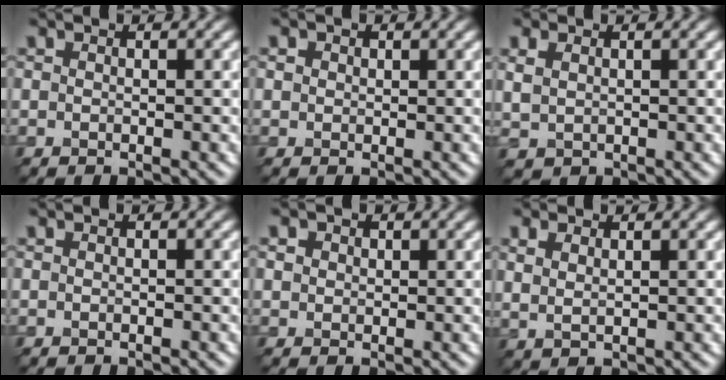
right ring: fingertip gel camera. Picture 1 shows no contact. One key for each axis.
{"total": 0.8, "fx": 0.2, "fy": 0.7, "fz": 0.3, "tx": -0.011, "ty": -0.004, "tz": -0.002}
{"total": 1.5, "fx": 0.6, "fy": 1.0, "fz": 1.0, "tx": -0.031, "ty": -0.002, "tz": 0.016}
{"total": 0.0}
{"total": 1.3, "fx": 0.5, "fy": 1.1, "fz": 0.6, "tx": -0.019, "ty": -0.001, "tz": 0.004}
{"total": 1.7, "fx": 1.0, "fy": 0.6, "fz": 1.3, "tx": -0.034, "ty": -0.004, "tz": 0.023}